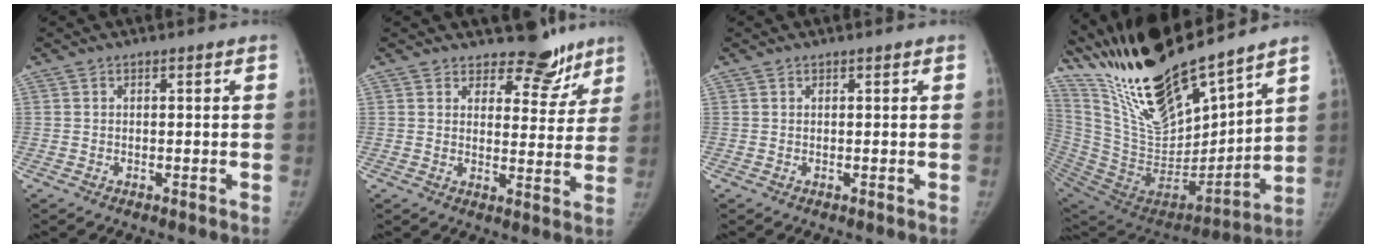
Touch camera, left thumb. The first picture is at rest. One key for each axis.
{"total": 9.1, "fx": 7.6, "fy": 4.5, "fz": 2.3, "tx": 0.013, "ty": -0.056, "tz": 0.091}
{"total": 0.0}
{"total": 27.3, "fx": 22.3, "fy": 6.7, "fz": 14.1, "tx": -0.226, "ty": -0.112, "tz": 0.409}